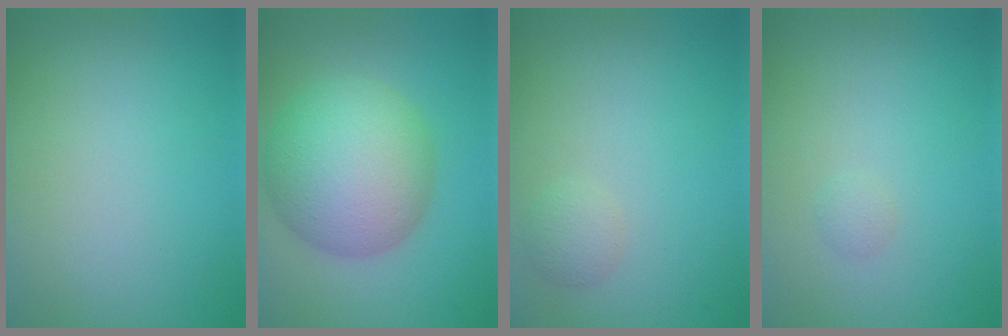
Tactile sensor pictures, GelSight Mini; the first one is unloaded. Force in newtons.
{"total": 9.7, "press": 9.7, "slide": 0.2}
{"total": 1.3, "press": 1.3, "slide": 0.0}
{"total": 0.6, "press": 0.6, "slide": 0.0}